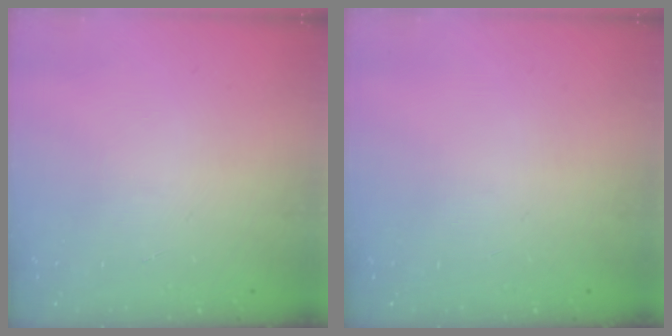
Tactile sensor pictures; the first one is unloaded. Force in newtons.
{"total": 0.0}